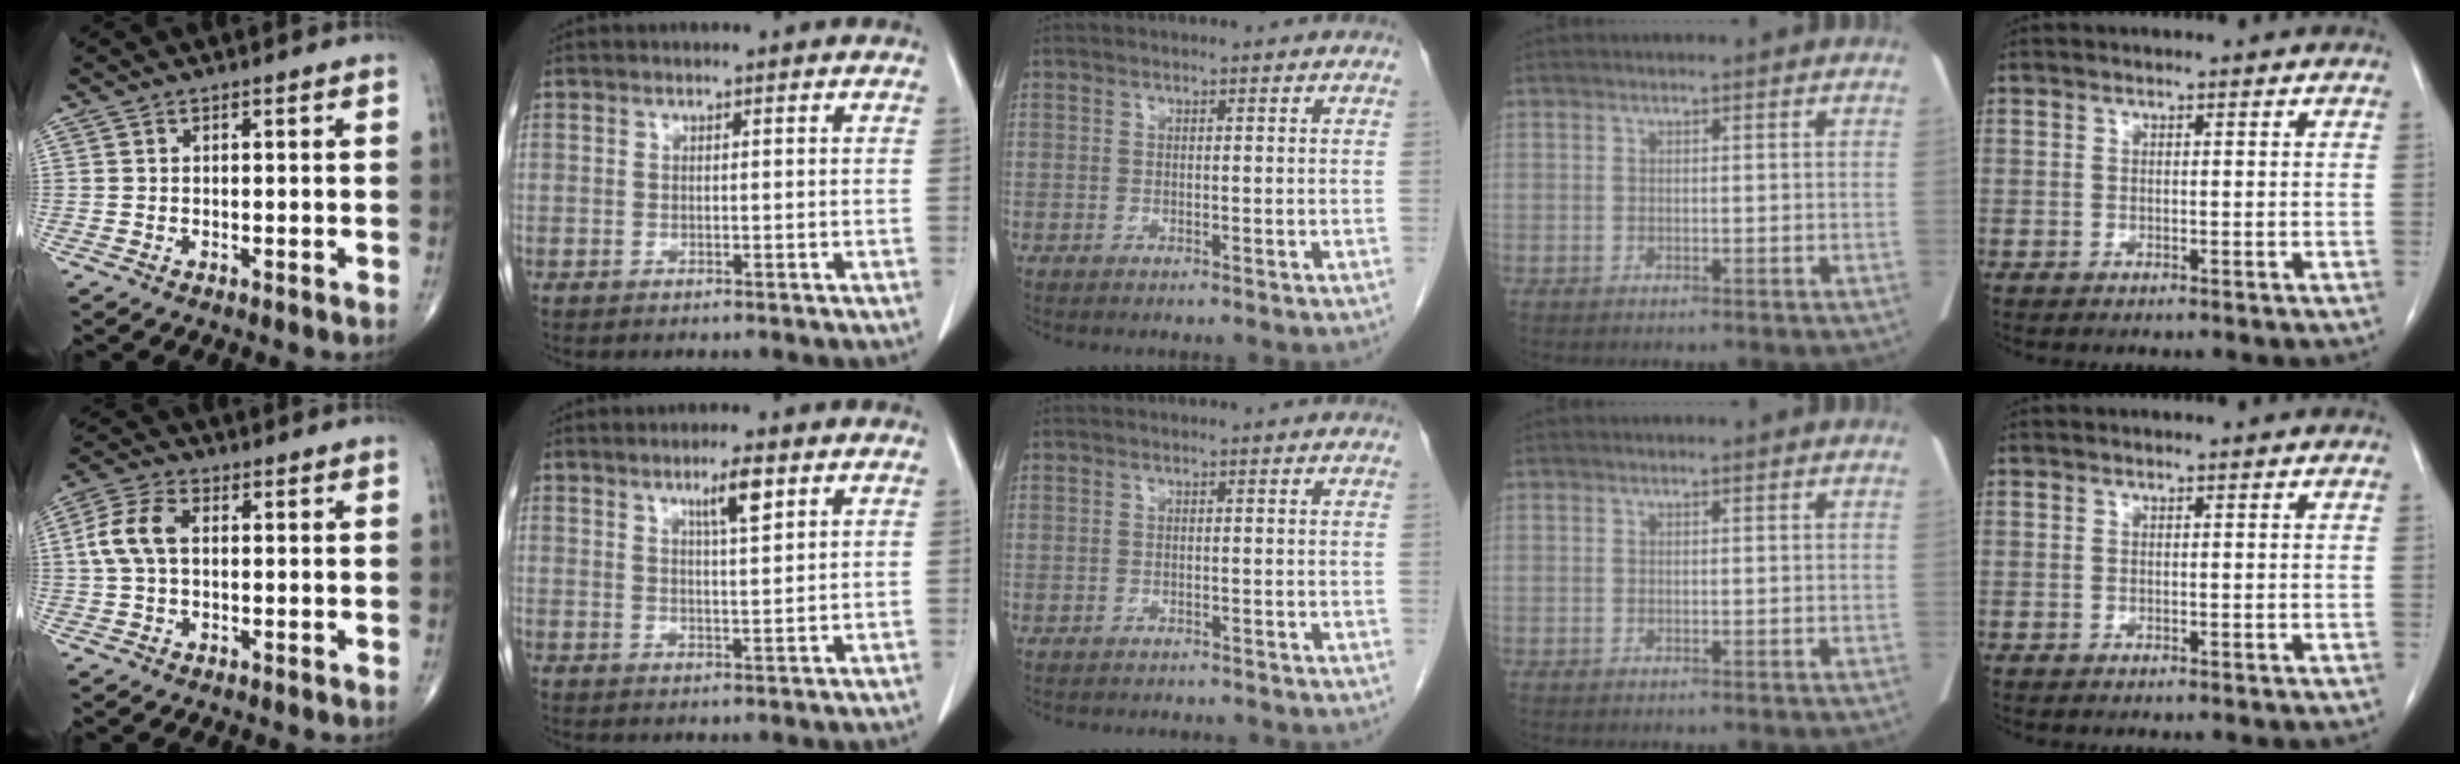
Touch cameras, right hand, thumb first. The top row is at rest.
{"thumb": {"total": 7.2, "force": [0.7, 4.4, 5.7], "torque": [-0.128, 0.021, 0.008]}, "index": {"total": 4.6, "force": [2.6, 0.5, 3.8], "torque": [-0.063, -0.001, 0.044]}, "middle": {"total": 6.1, "force": [-5.7, 1.6, 1.6], "torque": [-0.017, -0.001, -0.069]}}